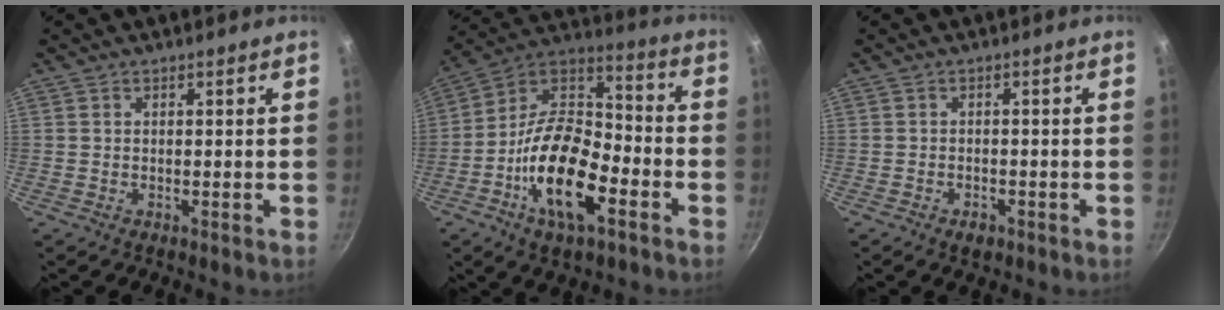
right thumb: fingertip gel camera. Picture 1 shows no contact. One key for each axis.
{"total": 19.8, "fx": -7.5, "fy": 9.6, "fz": 15.6, "tx": -0.266, "ty": 0.047, "tz": -0.152}
{"total": 2.3, "fx": -1.4, "fy": 1.4, "fz": 1.3, "tx": -0.021, "ty": 0.012, "tz": -0.018}